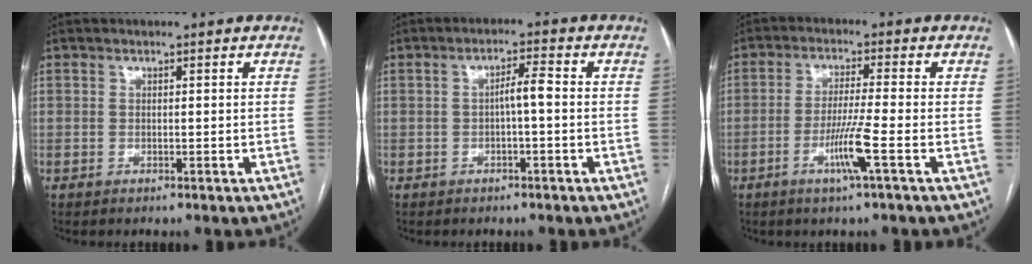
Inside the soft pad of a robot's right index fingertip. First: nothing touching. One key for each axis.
{"total": 3.1, "fx": -0.4, "fy": 0.3, "fz": 3.0, "tx": -0.049, "ty": 0.007, "tz": -0.006}
{"total": 6.2, "fx": -2.4, "fy": -0.9, "fz": 5.6, "tx": -0.107, "ty": -0.013, "tz": -0.049}